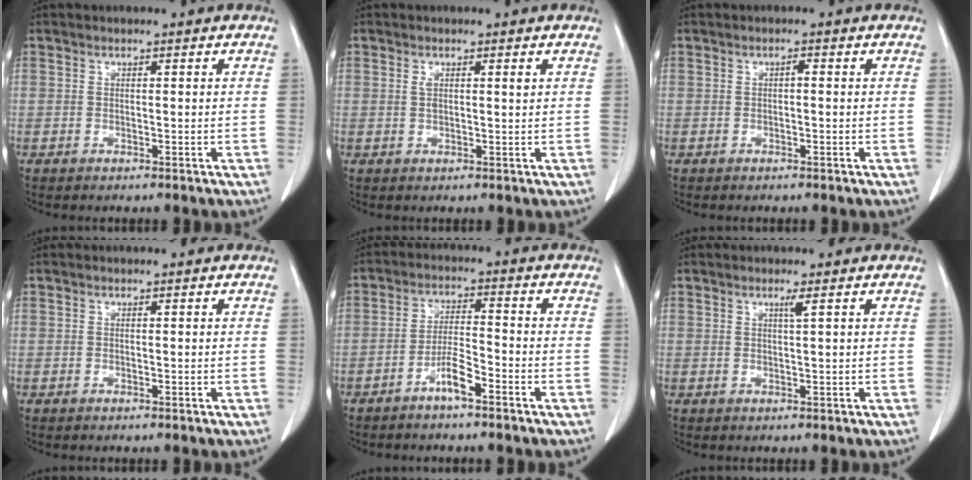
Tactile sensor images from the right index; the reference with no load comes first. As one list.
[{"total": 1.7, "force": [0.7, 0.3, 1.6], "torque": [-0.034, 0.006, 0.013]}, {"total": 0.6, "force": [0.0, 0.2, 0.6], "torque": [-0.010, 0.002, 0.000]}, {"total": 0.0}, {"total": 4.6, "force": [-3.1, 0.4, 3.4], "torque": [-0.070, 0.004, -0.059]}, {"total": 1.2, "force": [0.6, -0.3, 0.9], "torque": [-0.023, -0.004, 0.014]}]